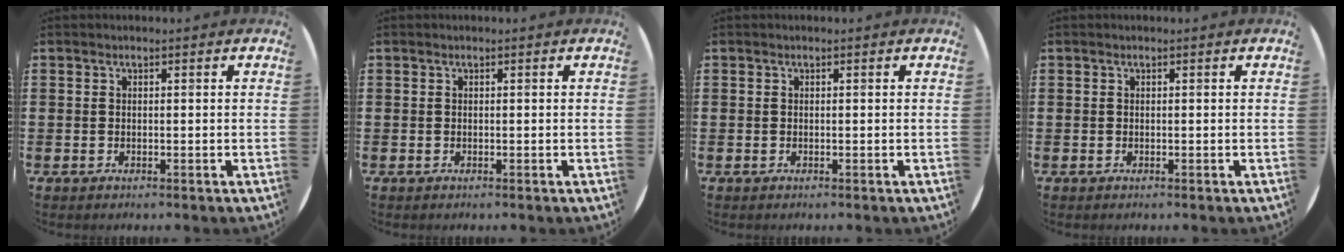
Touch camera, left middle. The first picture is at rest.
{"total": 0.0}
{"total": 0.0}
{"total": 0.0}